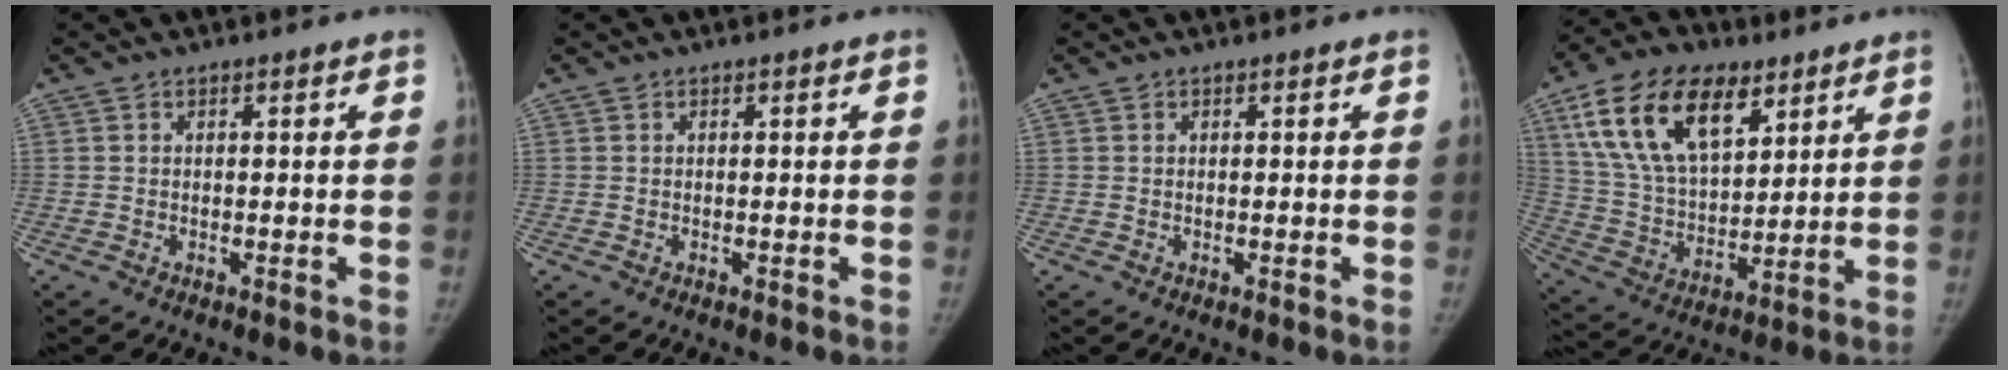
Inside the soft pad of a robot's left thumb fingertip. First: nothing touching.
{"total": 0.0}
{"total": 0.0}
{"total": 20.4, "force": [10.3, 11.0, 13.8], "torque": [-0.228, -0.029, 0.191]}